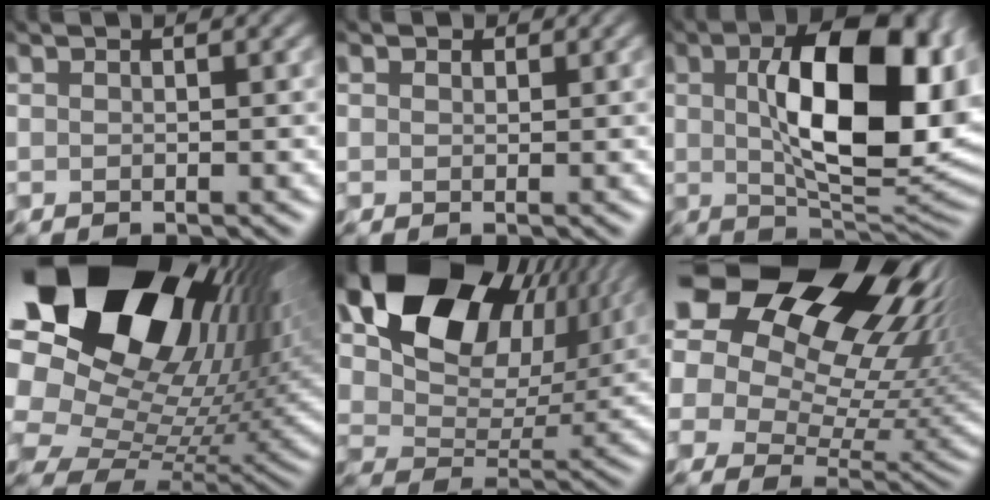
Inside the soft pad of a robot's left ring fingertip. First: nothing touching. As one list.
[{"total": 0.7, "force": [0.4, 0.6, 0.2], "torque": [0.000, 0.005, 0.001]}, {"total": 13.0, "force": [2.0, 5.6, 11.6], "torque": [-0.169, 0.009, 0.035]}, {"total": 21.2, "force": [11.0, 12.6, 13.1], "torque": [-0.241, 0.037, 0.193]}, {"total": 14.2, "force": [7.7, 8.9, 7.9], "torque": [-0.145, 0.022, 0.136]}, {"total": 20.2, "force": [10.7, 11.4, 12.8], "torque": [-0.208, 0.064, 0.168]}]